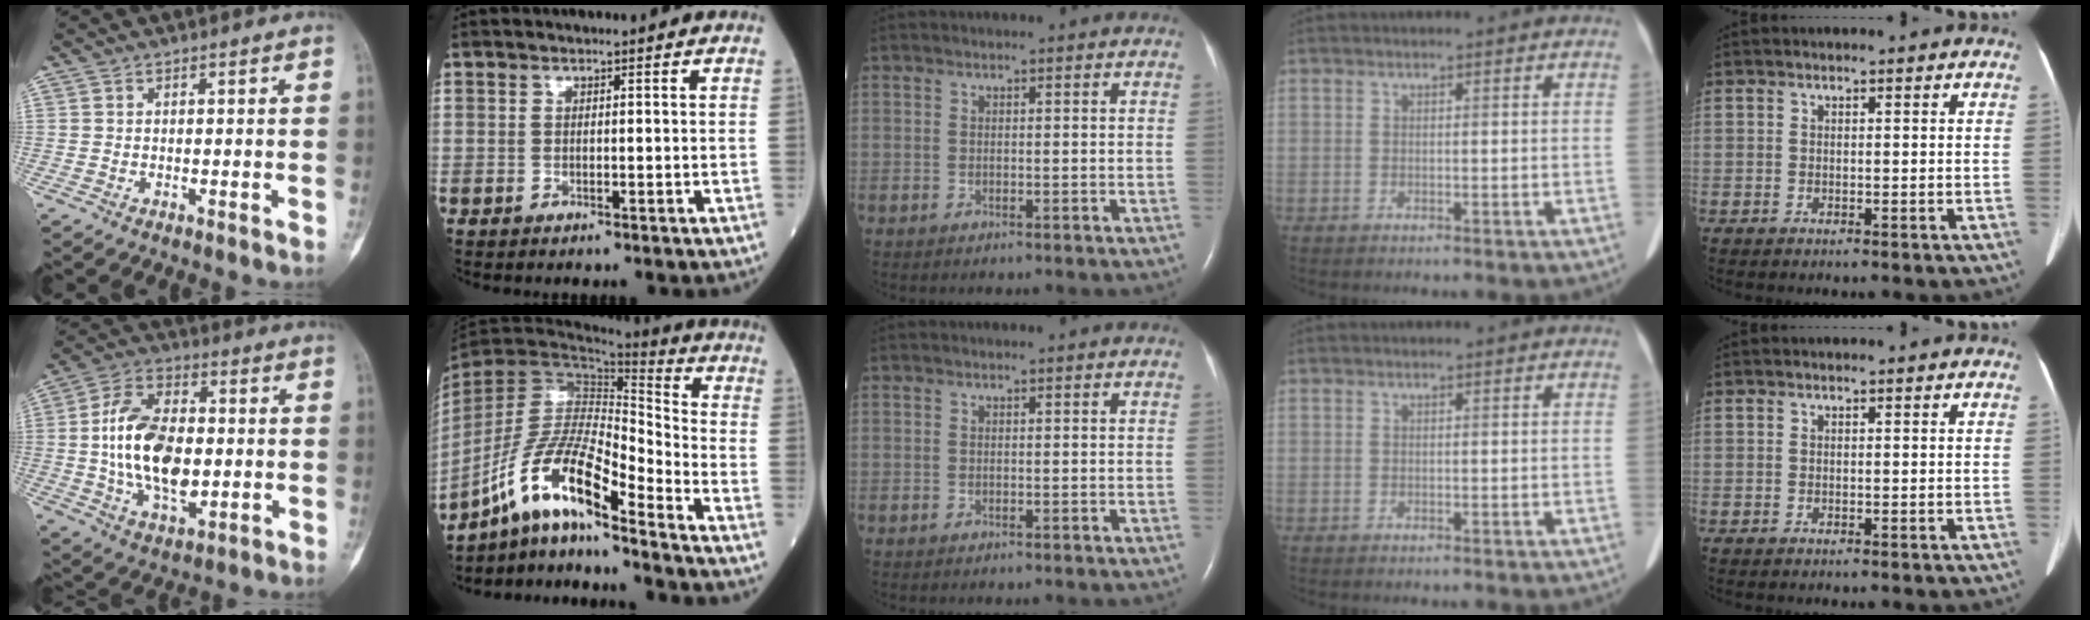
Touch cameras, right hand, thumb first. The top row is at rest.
{"thumb": {"total": 17.2, "force": [-0.5, 10.0, 14.0], "torque": [-0.243, 0.009, -0.008]}, "index": {"total": 14.0, "force": [-9.9, 1.6, 9.8], "torque": [-0.197, 0.002, -0.184]}}